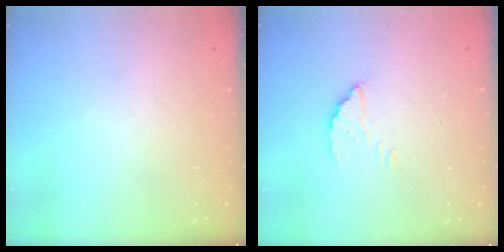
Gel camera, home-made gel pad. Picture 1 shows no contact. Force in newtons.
{"total": 2.1, "press": 2.1, "slide": 0.2}